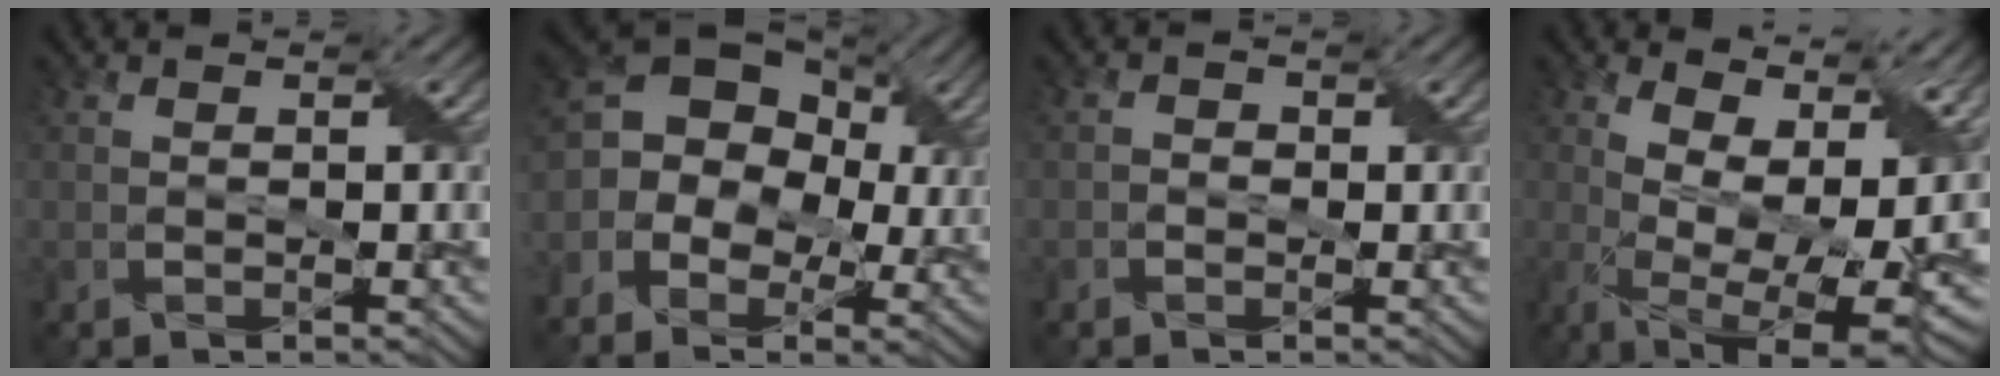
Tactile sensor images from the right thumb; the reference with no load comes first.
{"total": 11.1, "force": [-0.7, 8.4, 7.2], "torque": [-0.148, 0.013, -0.023]}
{"total": 1.0, "force": [-0.4, 0.8, 0.3], "torque": [-0.003, 0.002, -0.010]}
{"total": 14.0, "force": [2.4, 6.5, 12.2], "torque": [-0.217, -0.009, 0.055]}